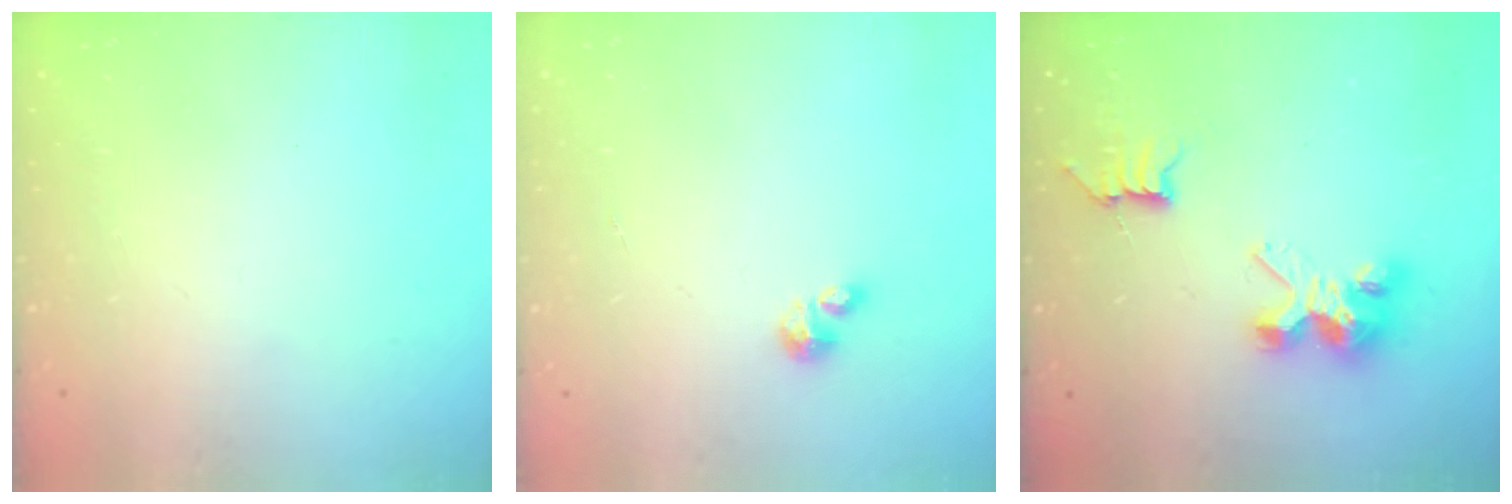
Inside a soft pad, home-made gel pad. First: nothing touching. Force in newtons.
{"total": 2.1, "press": 2.1, "slide": 0.2}
{"total": 7.8, "press": 7.8, "slide": 0.3}